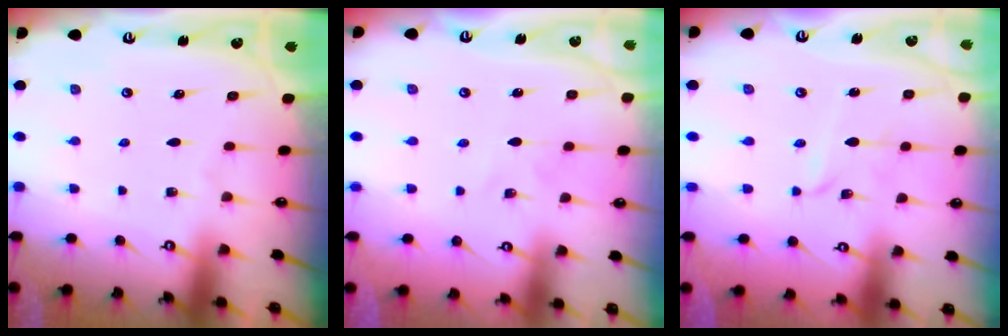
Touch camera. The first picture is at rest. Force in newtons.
{"total": 2.4, "press": 2.4, "slide": 0.3}
{"total": 2.4, "press": 2.4, "slide": 0.2}